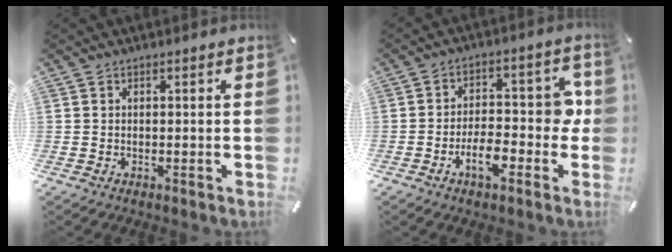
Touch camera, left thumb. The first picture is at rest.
{"total": 10.6, "force": [-3.0, 6.2, 8.1], "torque": [-0.115, 0.018, -0.050]}